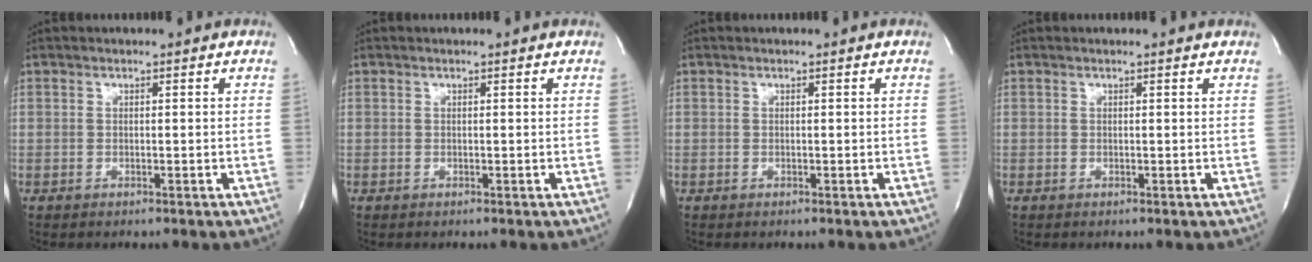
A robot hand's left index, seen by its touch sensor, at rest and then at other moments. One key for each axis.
{"total": 0.8, "fx": 0.8, "fy": 0.0, "fz": 0.2, "tx": -0.009, "ty": 0.005, "tz": 0.008}
{"total": 0.0}
{"total": 1.5, "fx": 1.5, "fy": 0.0, "fz": 0.3, "tx": -0.014, "ty": 0.005, "tz": 0.014}